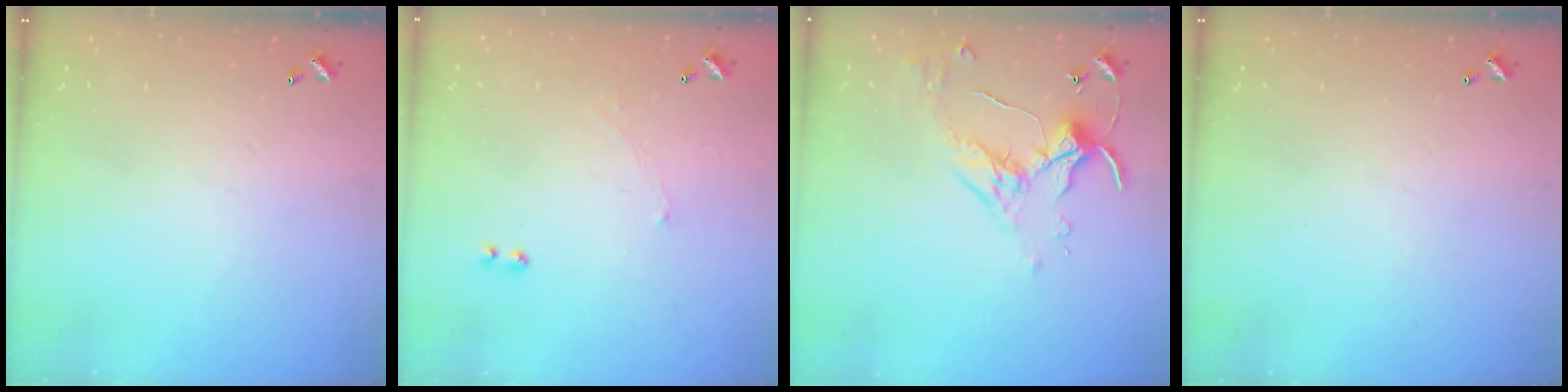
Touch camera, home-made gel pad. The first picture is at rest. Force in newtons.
{"total": 1.0, "press": 0.7, "slide": 0.6}
{"total": 4.0, "press": 3.9, "slide": 0.5}
{"total": 0.0}